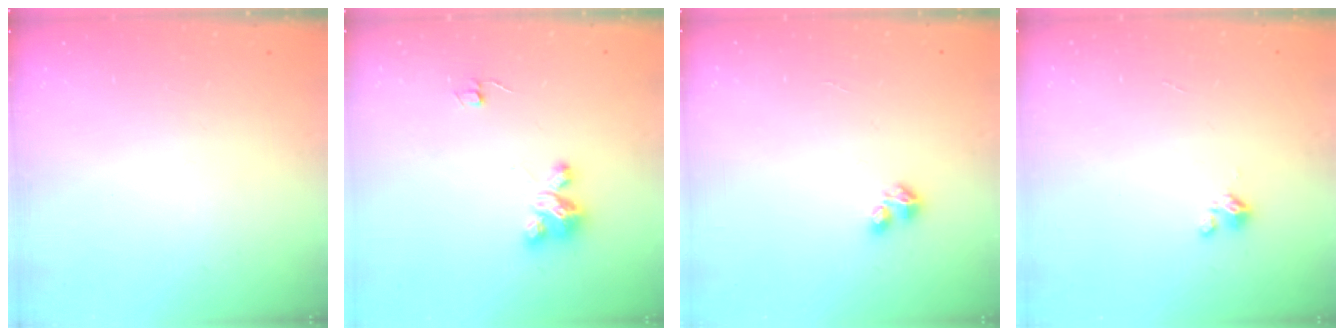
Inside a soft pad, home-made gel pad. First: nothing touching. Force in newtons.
{"total": 4.0, "press": 4.0, "slide": 0.2}
{"total": 3.2, "press": 3.2, "slide": 0.3}
{"total": 0.9, "press": 0.9, "slide": 0.2}